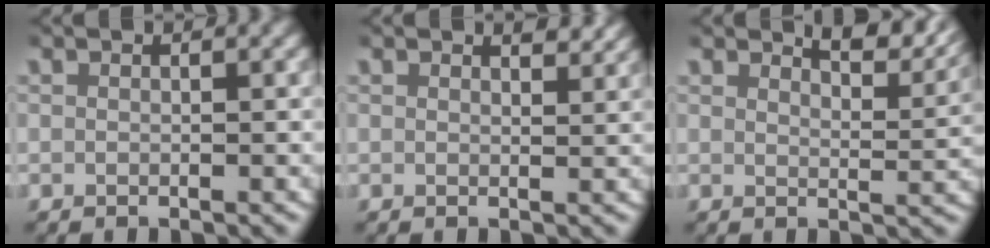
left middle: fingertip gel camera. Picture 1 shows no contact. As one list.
[{"total": 1.5, "force": [1.4, 0.2, 0.5], "torque": [0.000, -0.003, 0.020]}, {"total": 5.0, "force": [4.3, 0.8, 2.3], "torque": [-0.026, 0.004, 0.065]}]